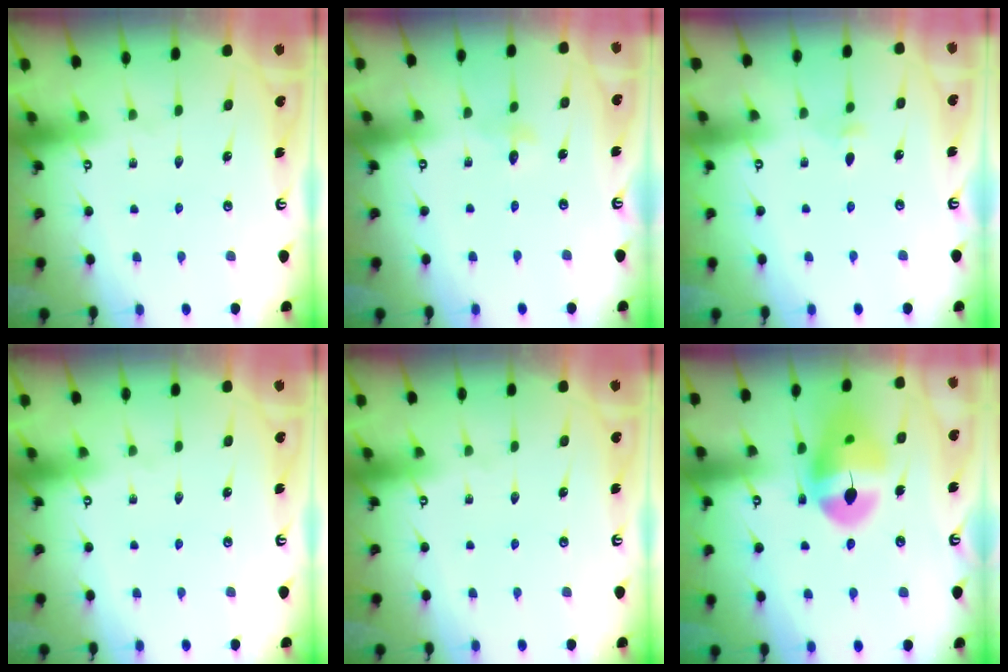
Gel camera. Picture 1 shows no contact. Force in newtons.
{"total": 2.6, "press": 2.6, "slide": 0.3}
{"total": 3.6, "press": 3.5, "slide": 0.8}
{"total": 0.0}
{"total": 0.0}
{"total": 15.8, "press": 15.6, "slide": 2.1}